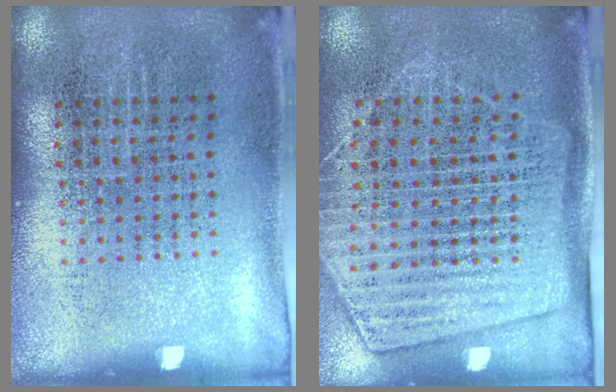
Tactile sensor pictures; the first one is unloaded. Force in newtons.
{"total": 1.8, "press": 1.5, "slide": 1.1}